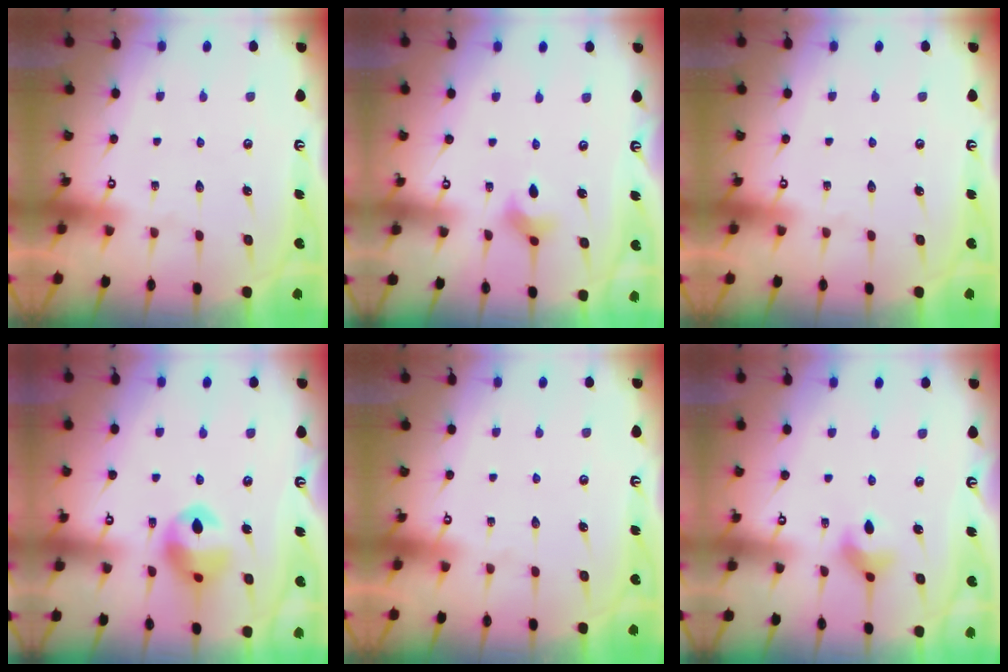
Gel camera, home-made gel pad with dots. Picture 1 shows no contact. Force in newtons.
{"total": 3.2, "press": 3.2, "slide": 0.3}
{"total": 0.0}
{"total": 12.7, "press": 12.6, "slide": 1.3}
{"total": 0.0}
{"total": 5.9, "press": 5.8, "slide": 0.7}